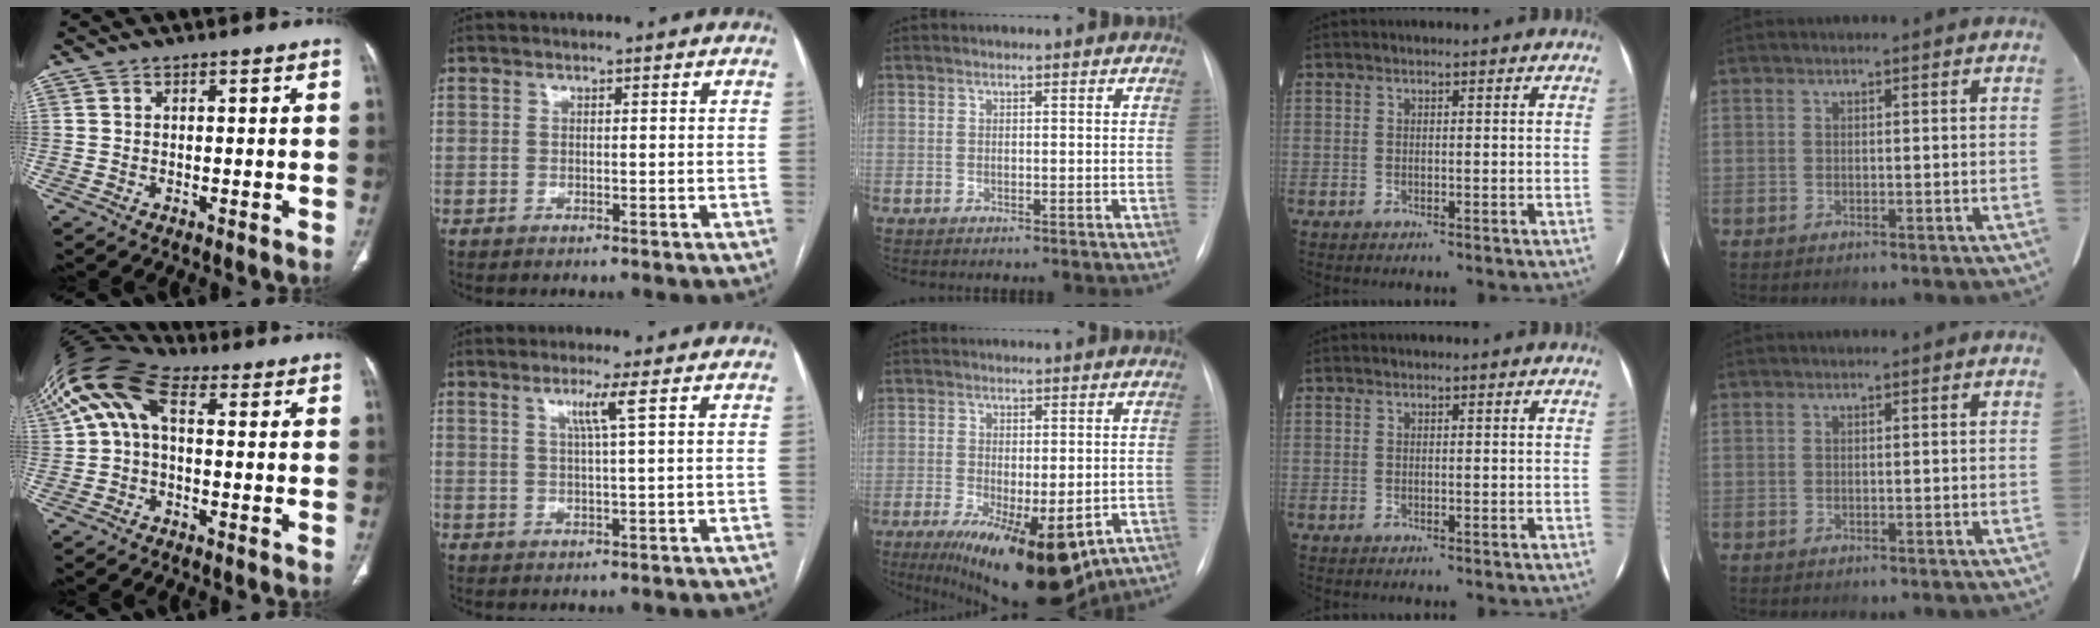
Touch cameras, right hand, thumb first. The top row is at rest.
{"thumb": {"total": 12.3, "force": [2.7, 7.0, 9.8], "torque": [-0.204, 0.047, 0.041]}, "index": {"total": 3.3, "force": [1.4, -0.9, 2.9], "torque": [-0.058, -0.002, 0.029]}, "middle": {"total": 18.3, "force": [-9.4, 7.0, 14.1], "torque": [-0.183, -0.030, -0.125]}}